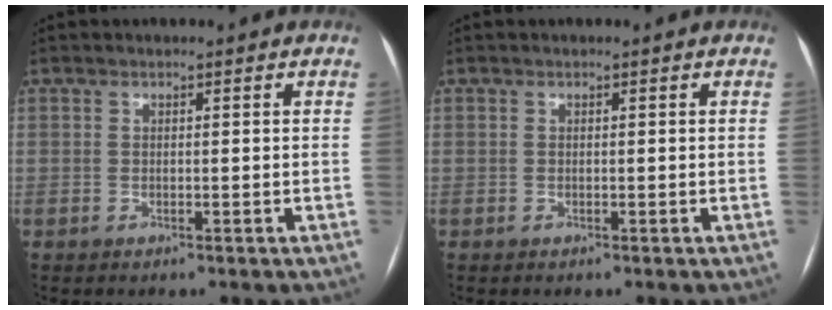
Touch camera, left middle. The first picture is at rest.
{"total": 0.0}